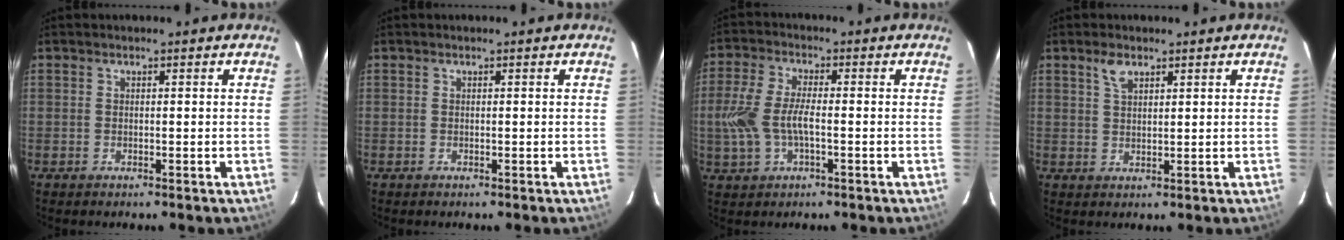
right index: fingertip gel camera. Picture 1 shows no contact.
{"total": 0.0}
{"total": 8.7, "force": [-1.4, 3.9, 7.6], "torque": [-0.169, 0.004, -0.025]}
{"total": 2.9, "force": [1.9, 1.4, 1.7], "torque": [-0.032, 0.005, 0.038]}